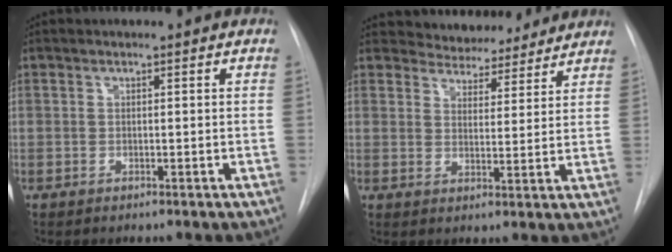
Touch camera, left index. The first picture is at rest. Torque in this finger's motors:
{"motor_torque": [0.04, -1.33, 0.24, 0.06]}